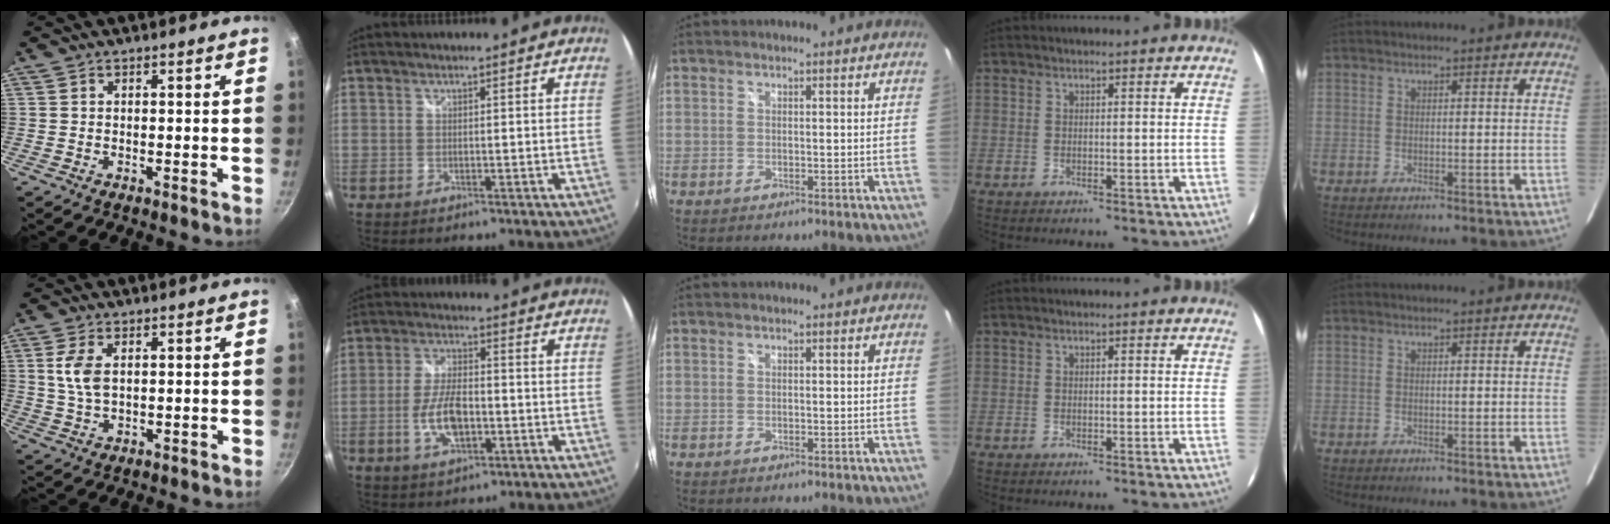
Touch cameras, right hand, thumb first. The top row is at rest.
{"thumb": {"total": 5.7, "force": [1.3, 3.1, 4.6], "torque": [-0.095, -0.002, 0.026]}, "index": {"total": 8.8, "force": [-2.3, 4.1, 7.5], "torque": [-0.151, -0.002, -0.040]}}